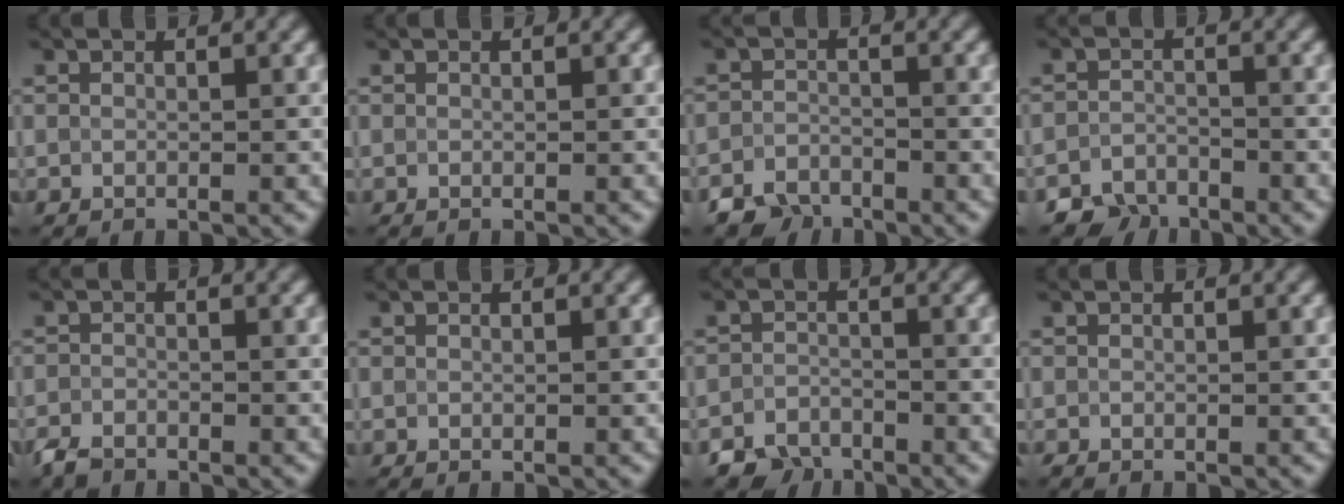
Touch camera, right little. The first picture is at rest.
{"total": 0.0}
{"total": 3.1, "force": [-2.7, 1.3, 0.3], "torque": [-0.001, -0.003, -0.056]}
{"total": 2.8, "force": [-2.5, 1.1, -0.1], "torque": [0.007, -0.001, -0.052]}
{"total": 2.0, "force": [-1.8, 0.7, 0.4], "torque": [-0.010, -0.006, -0.043]}
{"total": 0.0}
{"total": 3.0, "force": [-2.7, 1.3, 0.1], "torque": [0.002, -0.003, -0.055]}
{"total": 0.0}